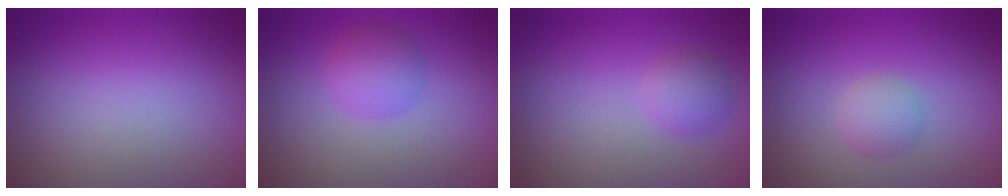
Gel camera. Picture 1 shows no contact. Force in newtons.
{"total": 2.9, "press": 2.9, "slide": 0.0}
{"total": 2.0, "press": 2.0, "slide": 0.1}
{"total": 1.9, "press": 1.9, "slide": 0.0}